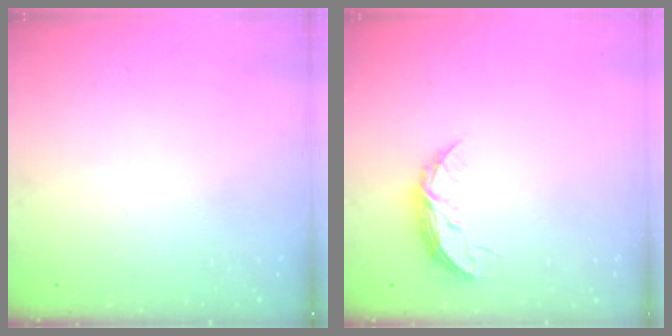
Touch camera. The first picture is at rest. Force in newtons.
{"total": 5.5, "press": 5.5, "slide": 0.5}